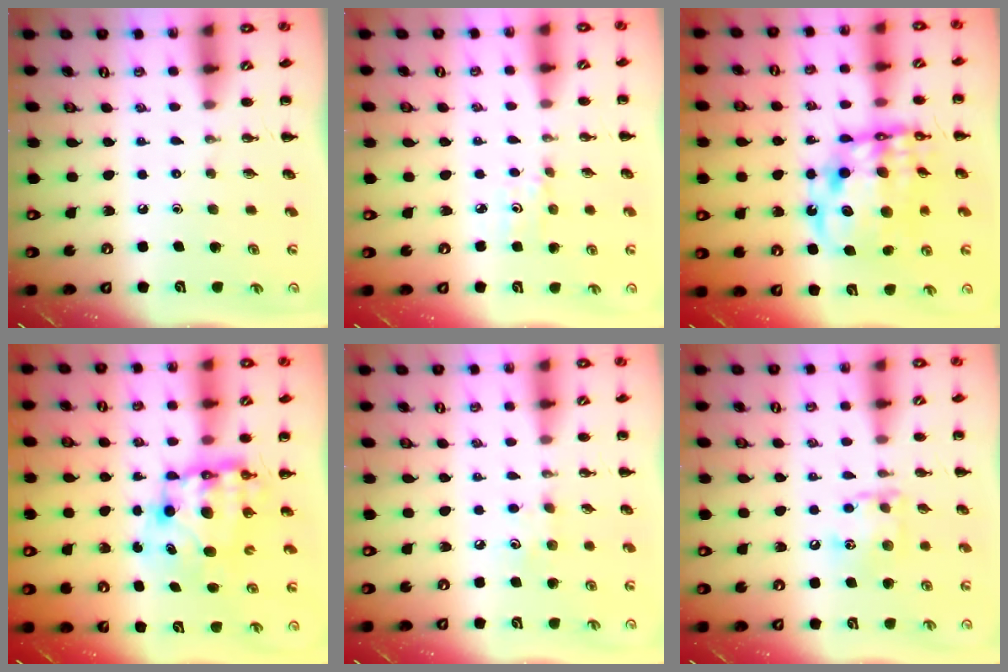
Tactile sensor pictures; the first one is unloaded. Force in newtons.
{"total": 3.4, "press": 3.3, "slide": 1.1}
{"total": 16.3, "press": 15.8, "slide": 4.0}
{"total": 9.6, "press": 9.3, "slide": 2.2}
{"total": 5.7, "press": 5.4, "slide": 1.8}
{"total": 10.9, "press": 10.8, "slide": 0.9}